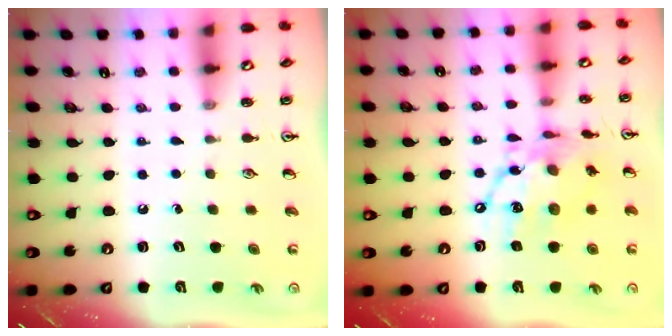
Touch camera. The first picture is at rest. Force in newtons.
{"total": 14.6, "press": 14.5, "slide": 1.4}